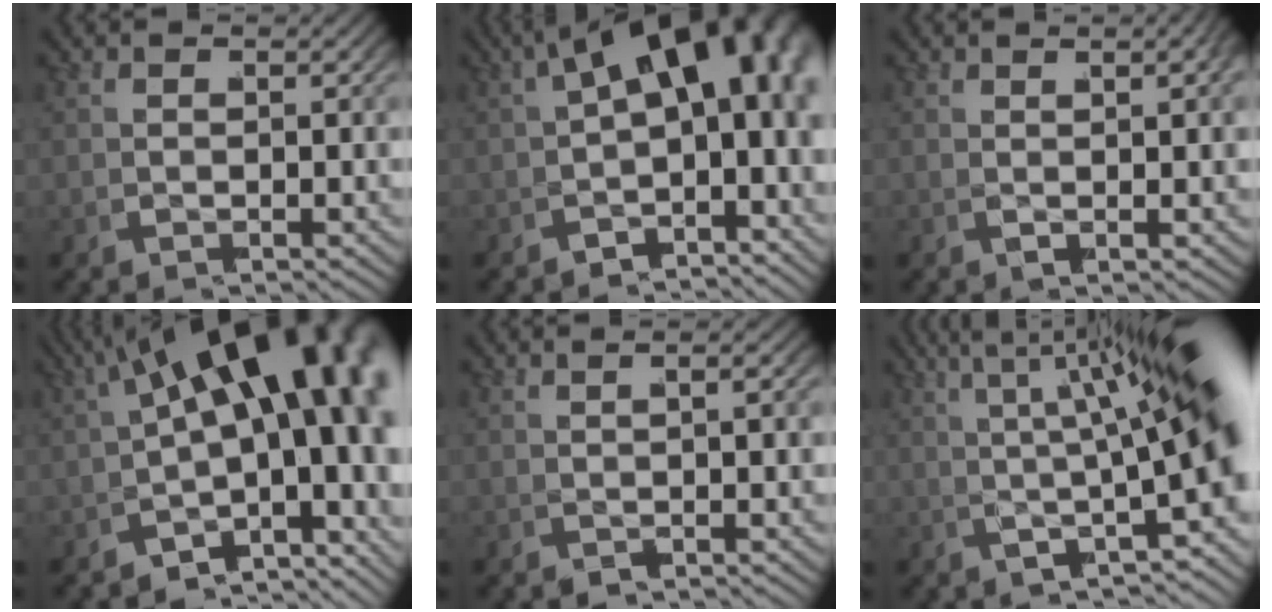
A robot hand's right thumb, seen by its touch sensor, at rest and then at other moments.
{"total": 11.7, "force": [0.7, 6.7, 9.6], "torque": [-0.124, 0.007, -0.005]}
{"total": 3.7, "force": [1.4, 1.2, 3.2], "torque": [-0.032, 0.014, 0.012]}
{"total": 16.4, "force": [-0.7, 9.7, 13.2], "torque": [-0.181, -0.019, -0.025]}
{"total": 2.8, "force": [0.3, 1.5, 2.4], "torque": [-0.035, 0.005, -0.001]}
{"total": 9.5, "force": [1.0, 3.6, 8.7], "torque": [-0.103, 0.020, 0.004]}